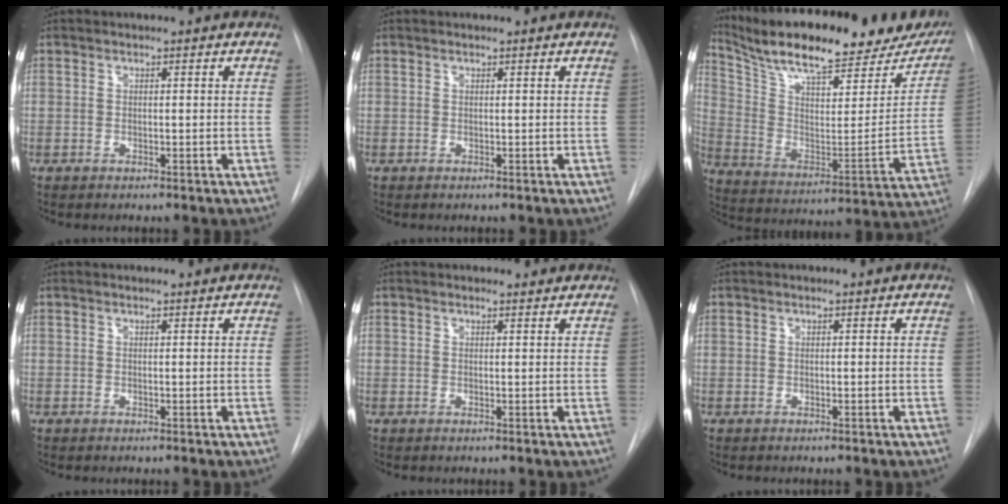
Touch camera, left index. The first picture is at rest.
{"total": 0.0}
{"total": 30.0, "force": [24.3, 7.4, 15.9], "torque": [-0.256, -0.026, 0.341]}
{"total": 1.0, "force": [1.0, 0.0, 0.0], "torque": [-0.011, 0.003, 0.013]}
{"total": 2.3, "force": [2.2, 0.5, 0.1], "torque": [-0.008, 0.004, 0.022]}
{"total": 0.0}